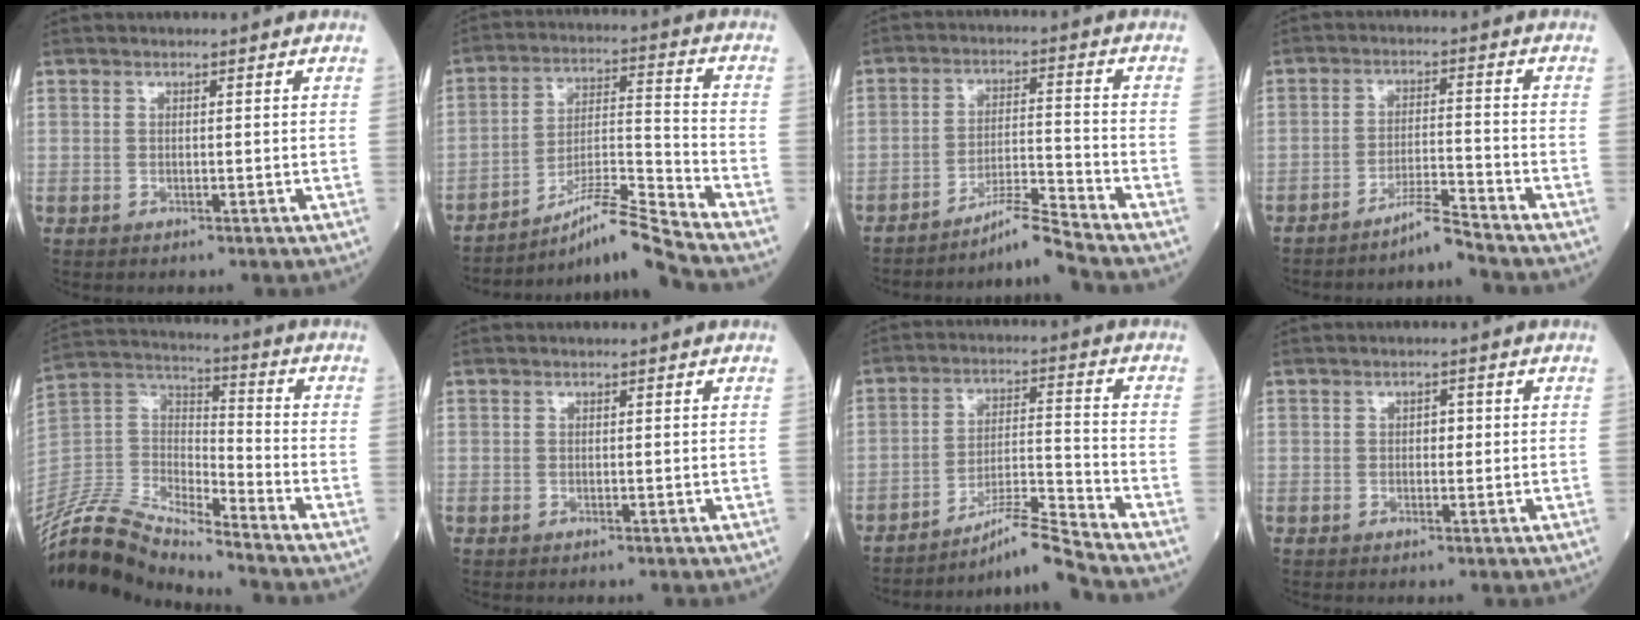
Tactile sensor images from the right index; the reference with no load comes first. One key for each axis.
{"total": 10.8, "fx": -9.6, "fy": -2.5, "fz": 4.4, "tx": -0.080, "ty": 0.006, "tz": -0.166}
{"total": 6.4, "fx": -5.8, "fy": -2.5, "fz": 1.2, "tx": -0.028, "ty": -0.005, "tz": -0.103}
{"total": 4.5, "fx": -4.1, "fy": -1.4, "fz": 1.1, "tx": -0.019, "ty": -0.016, "tz": -0.078}
{"total": 14.9, "fx": -13.8, "fy": 1.4, "fz": 5.4, "tx": -0.116, "ty": 0.032, "tz": -0.269}
{"total": 0.0}
{"total": 8.5, "fx": -7.7, "fy": -2.6, "fz": 2.4, "tx": -0.045, "ty": 0.007, "tz": -0.134}
{"total": 1.4, "fx": 0.1, "fy": 0.9, "fz": 1.1, "tx": -0.012, "ty": 0.003, "tz": -0.001}